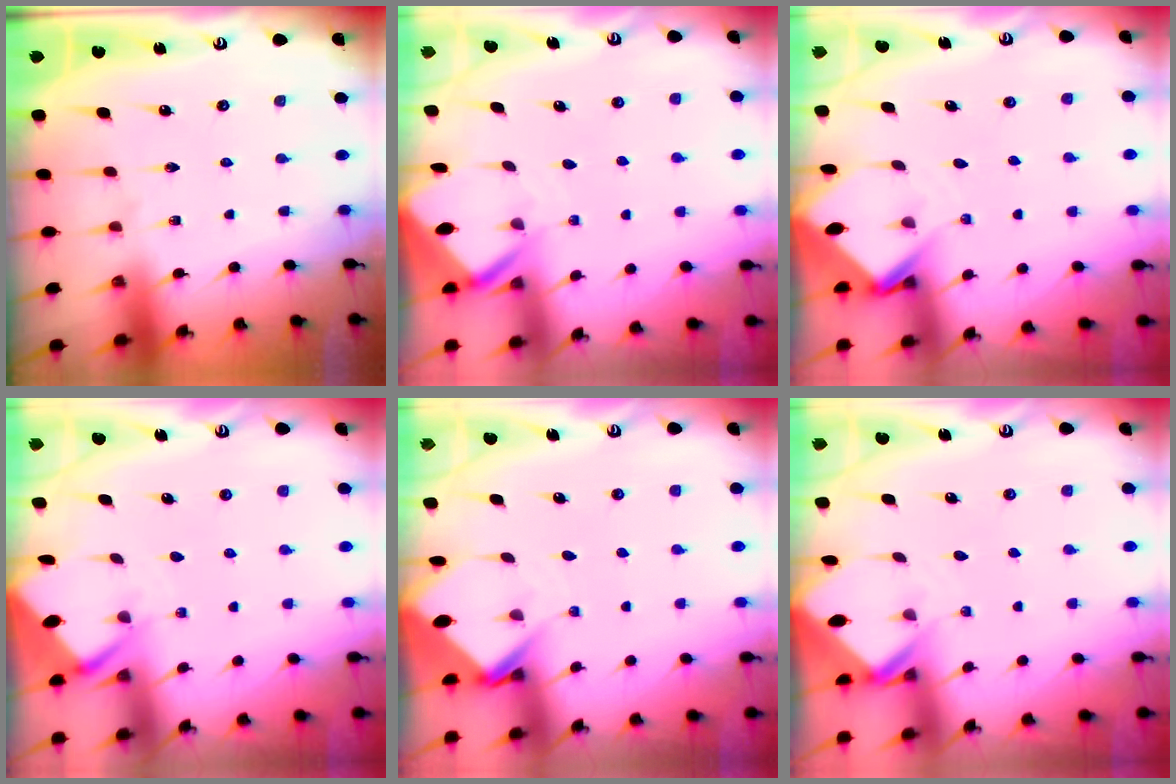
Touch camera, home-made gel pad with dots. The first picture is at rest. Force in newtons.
{"total": 3.2, "press": 3.2, "slide": 0.3}
{"total": 3.5, "press": 3.5, "slide": 0.3}
{"total": 2.8, "press": 2.7, "slide": 0.3}
{"total": 3.8, "press": 3.8, "slide": 0.2}
{"total": 2.5, "press": 2.5, "slide": 0.2}